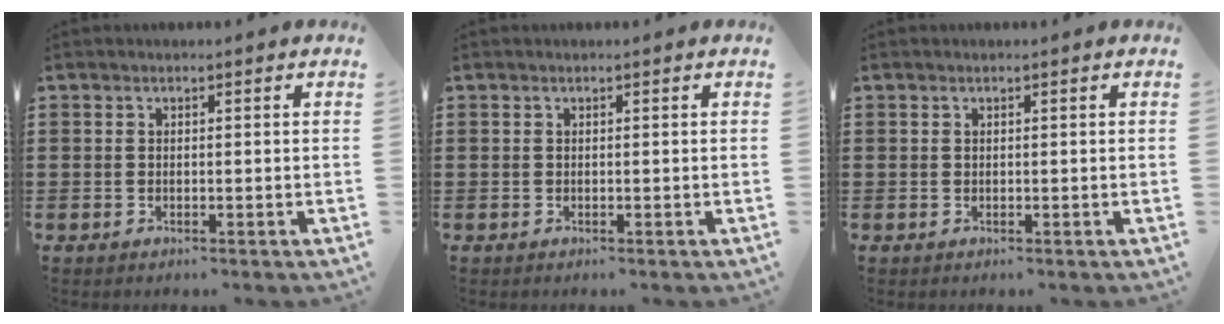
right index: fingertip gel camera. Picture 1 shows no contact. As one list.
[{"total": 0.0}, {"total": 0.0}]